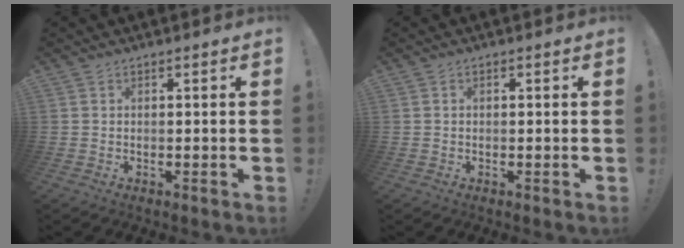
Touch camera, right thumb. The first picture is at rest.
{"total": 0.6, "force": [-0.4, 0.4, 0.2], "torque": [-0.010, 0.005, -0.006]}